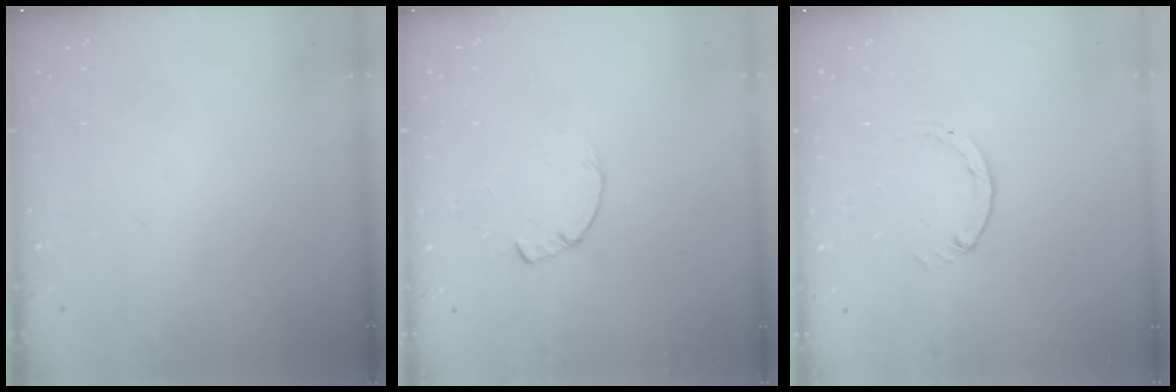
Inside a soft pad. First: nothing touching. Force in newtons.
{"total": 0.8, "press": 0.8, "slide": 0.2}
{"total": 1.1, "press": 1.1, "slide": 0.2}